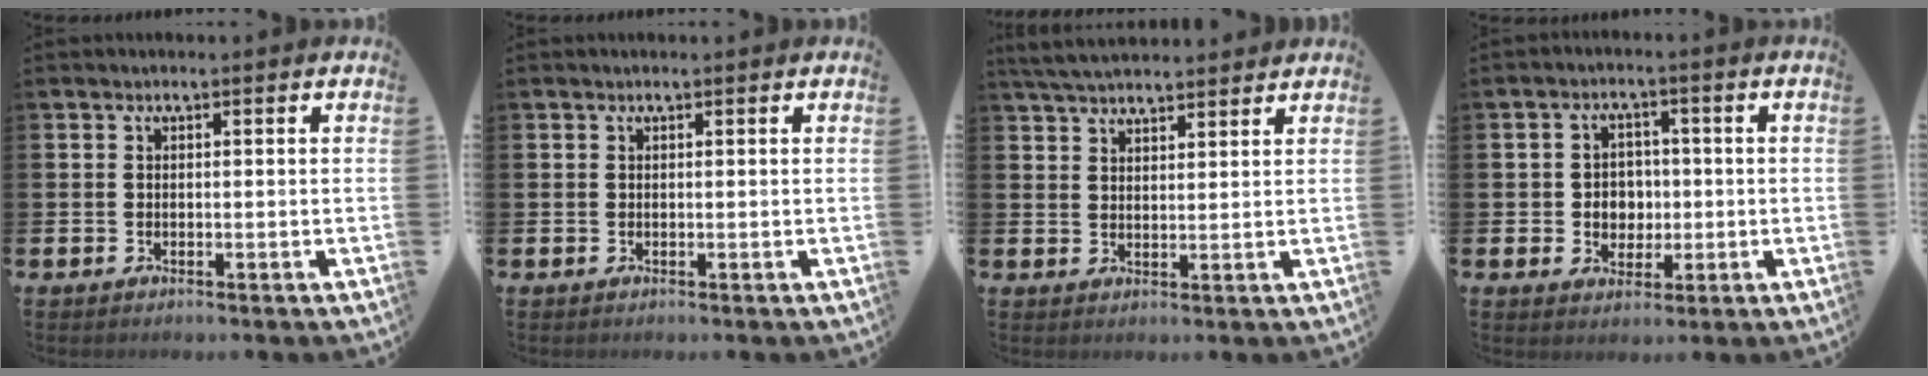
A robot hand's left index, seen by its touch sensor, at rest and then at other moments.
{"total": 0.0}
{"total": 4.5, "force": [4.3, 0.7, 0.9], "torque": [-0.032, -0.014, 0.081]}
{"total": 3.7, "force": [0.1, 3.4, 1.3], "torque": [-0.016, 0.001, -0.009]}